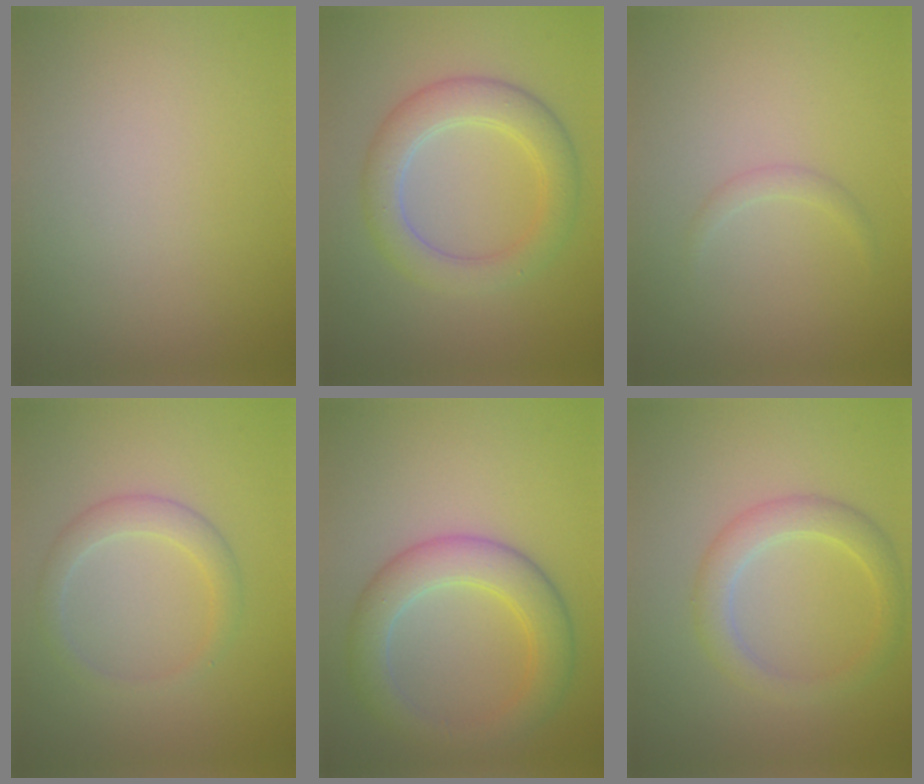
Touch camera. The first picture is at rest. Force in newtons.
{"total": 4.6, "press": 4.6, "slide": 0.3}
{"total": 0.8, "press": 0.8, "slide": 0.0}
{"total": 2.2, "press": 2.2, "slide": 0.1}
{"total": 5.3, "press": 5.3, "slide": 0.1}
{"total": 3.0, "press": 3.0, "slide": 0.1}